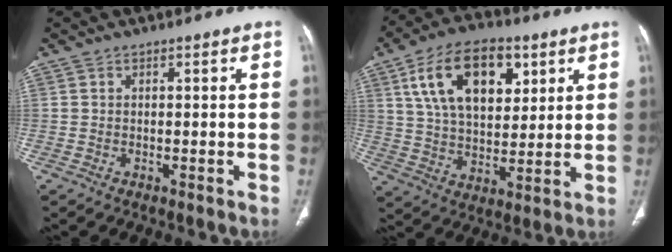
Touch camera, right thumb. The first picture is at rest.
{"total": 18.0, "force": [7.3, 10.3, 12.8], "torque": [-0.182, -0.016, 0.130]}